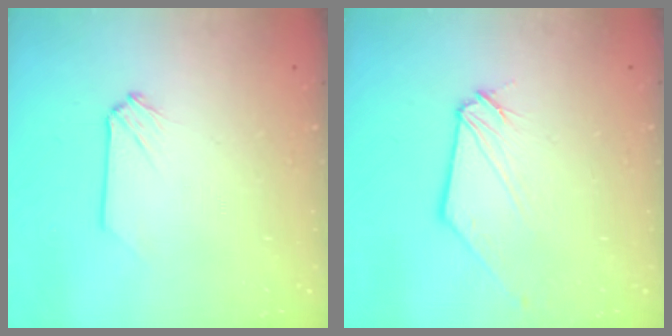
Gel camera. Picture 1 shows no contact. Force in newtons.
{"total": 0.5, "press": 0.5, "slide": 0.1}